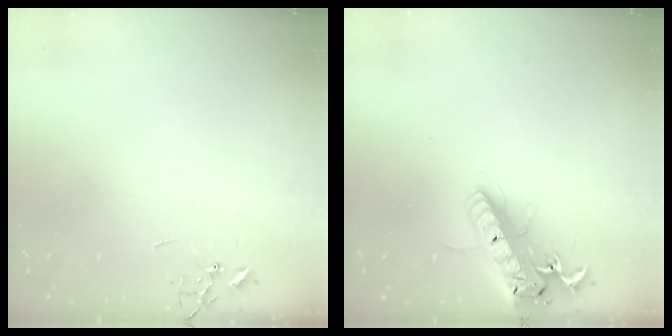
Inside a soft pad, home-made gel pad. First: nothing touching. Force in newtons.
{"total": 20.4, "press": 20.0, "slide": 4.2}